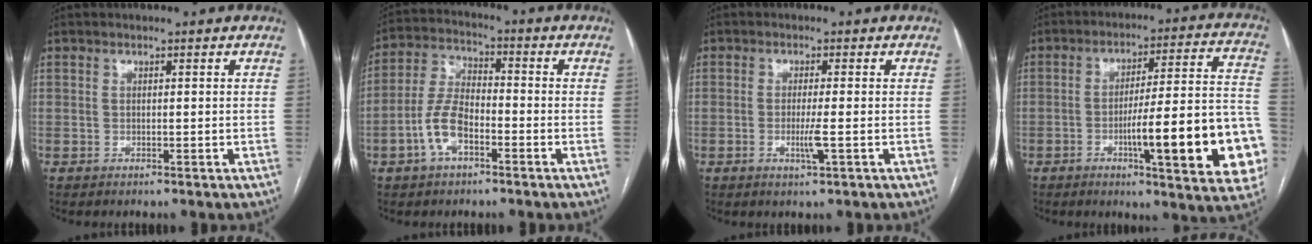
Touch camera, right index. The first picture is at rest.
{"total": 8.1, "force": [-3.3, 4.0, 6.2], "torque": [-0.142, 0.016, -0.065]}
{"total": 3.0, "force": [-0.8, -0.1, 2.9], "torque": [-0.058, -0.007, -0.016]}
{"total": 20.5, "force": [-6.0, 2.7, 19.4], "torque": [-0.189, 0.020, -0.073]}